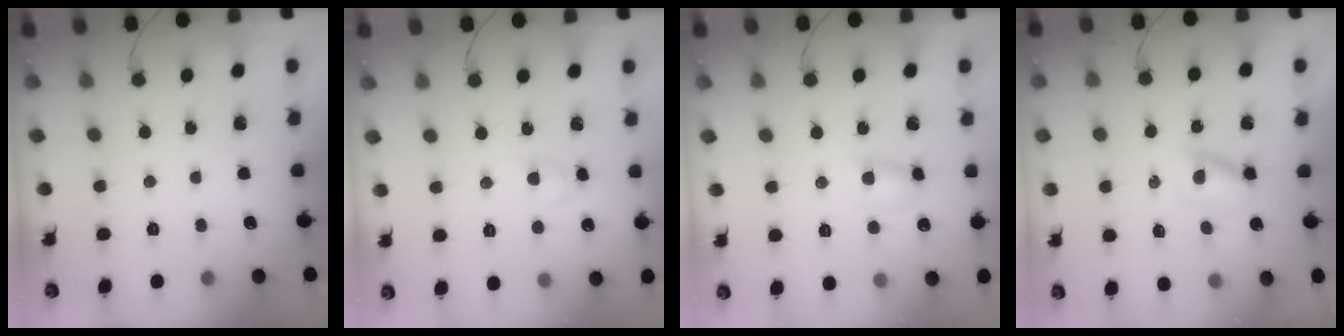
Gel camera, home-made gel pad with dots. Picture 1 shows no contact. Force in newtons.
{"total": 2.9, "press": 2.7, "slide": 1.1}
{"total": 5.3, "press": 5.2, "slide": 0.5}
{"total": 2.9, "press": 2.8, "slide": 0.9}